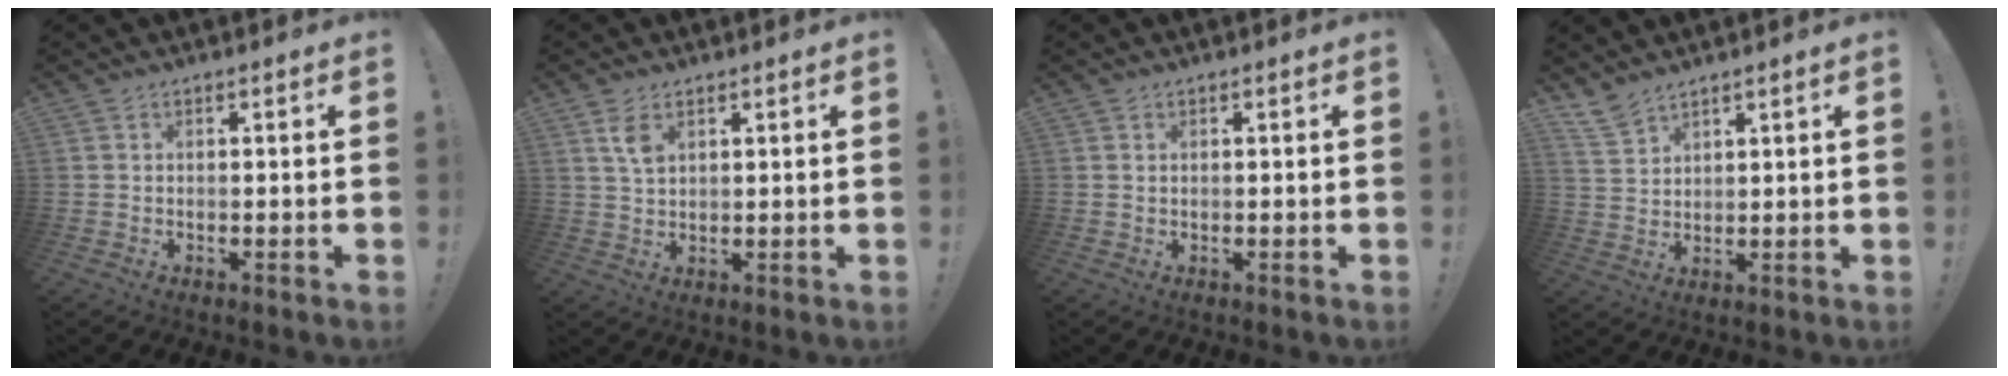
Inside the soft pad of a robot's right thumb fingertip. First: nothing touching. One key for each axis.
{"total": 4.8, "fx": 2.3, "fy": 2.4, "fz": 3.4, "tx": -0.058, "ty": -0.007, "tz": 0.041}
{"total": 0.6, "fx": 0.5, "fy": 0.3, "fz": 0.2, "tx": -0.005, "ty": 0.001, "tz": 0.010}
{"total": 6.1, "fx": 5.0, "fy": 2.8, "fz": 2.1, "tx": -0.043, "ty": -0.029, "tz": 0.098}